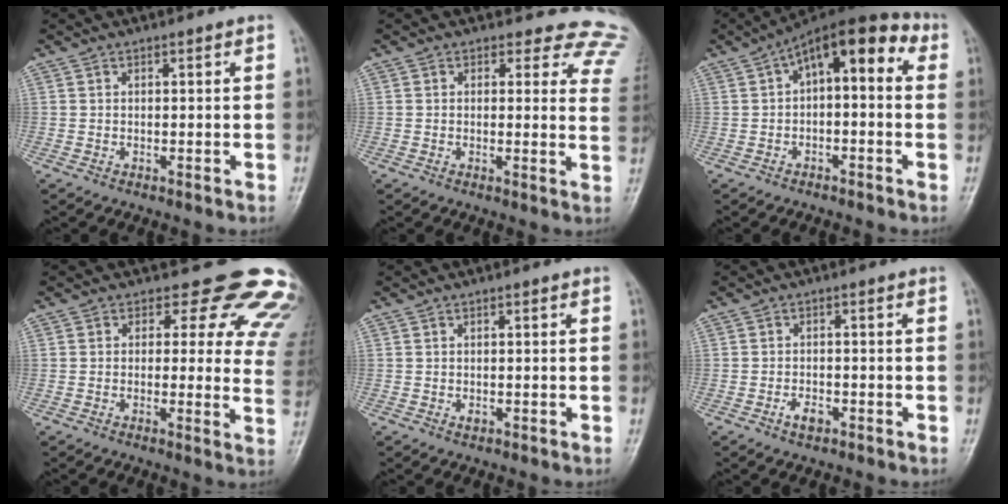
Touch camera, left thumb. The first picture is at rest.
{"total": 7.0, "force": [5.7, 3.9, 0.8], "torque": [0.045, -0.016, 0.028]}
{"total": 12.1, "force": [2.6, 5.6, 10.4], "torque": [-0.122, 0.049, 0.026]}
{"total": 15.2, "force": [11.6, 7.5, 6.3], "torque": [-0.009, -0.061, 0.099]}
{"total": 1.1, "force": [-0.2, 0.6, 0.9], "torque": [-0.012, 0.005, -0.005]}
{"total": 2.7, "force": [-1.7, 1.3, 1.6], "torque": [-0.028, 0.014, -0.030]}